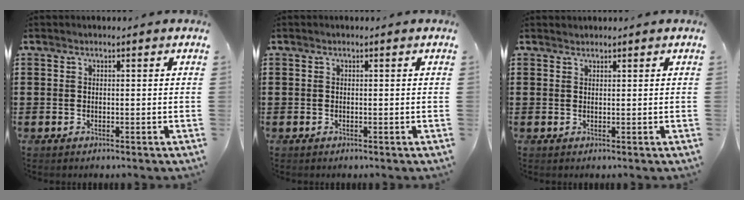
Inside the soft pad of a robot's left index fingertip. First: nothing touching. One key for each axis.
{"total": 0.0}
{"total": 0.7, "fx": 0.7, "fy": 0.1, "fz": -0.1, "tx": 0.001, "ty": -0.001, "tz": 0.014}